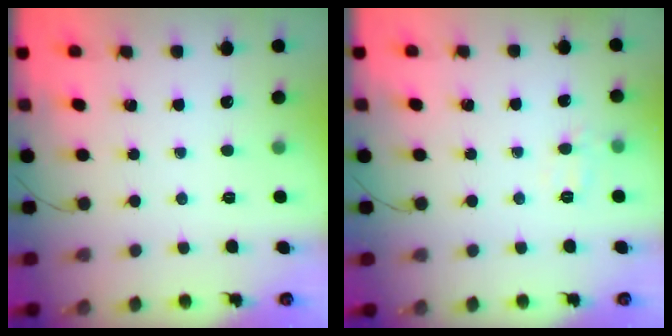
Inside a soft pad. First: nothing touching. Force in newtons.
{"total": 5.4, "press": 5.3, "slide": 1.1}